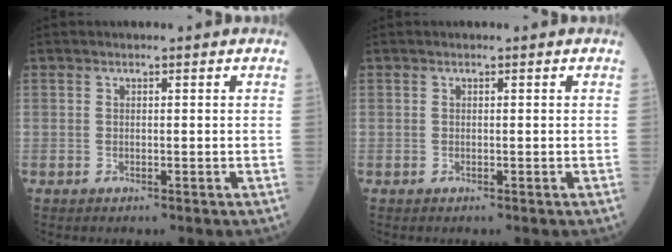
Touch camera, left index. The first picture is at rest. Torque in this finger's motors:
{"motor_torque": [-0.02, 0.02, 0.00, 0.00]}